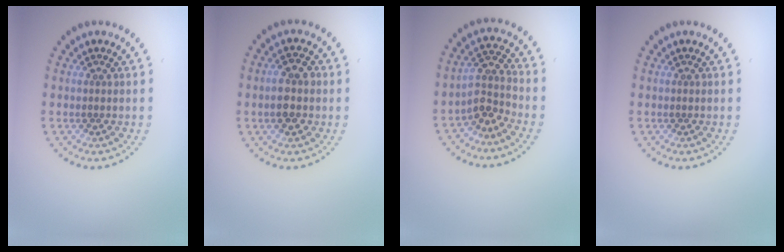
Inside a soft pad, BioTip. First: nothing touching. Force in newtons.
{"total": 2.8, "press": 2.8, "slide": 0.4}
{"total": 2.8, "press": 2.1, "slide": 1.8}
{"total": 0.0}